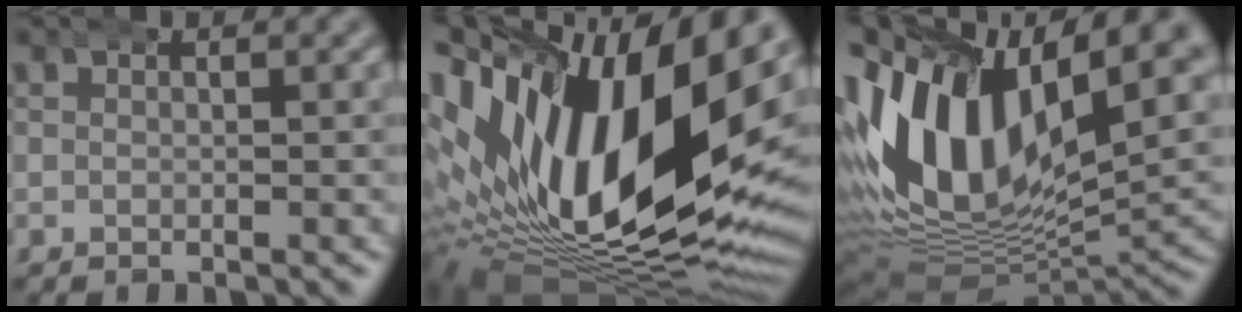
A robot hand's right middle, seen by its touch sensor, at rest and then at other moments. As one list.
[{"total": 24.3, "force": [0.2, 14.3, 19.7], "torque": [-0.330, -0.030, 0.026]}, {"total": 20.4, "force": [1.9, 12.7, 15.9], "torque": [-0.274, -0.006, 0.030]}]